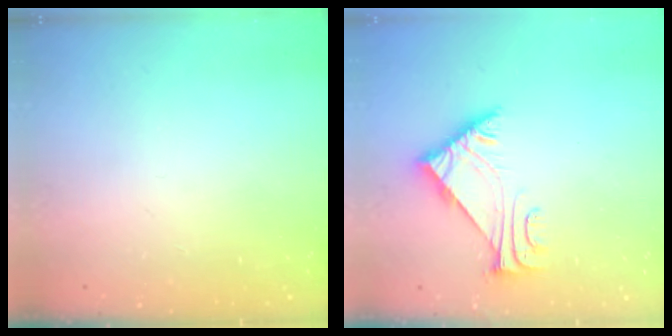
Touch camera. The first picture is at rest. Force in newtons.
{"total": 5.5, "press": 5.4, "slide": 0.9}